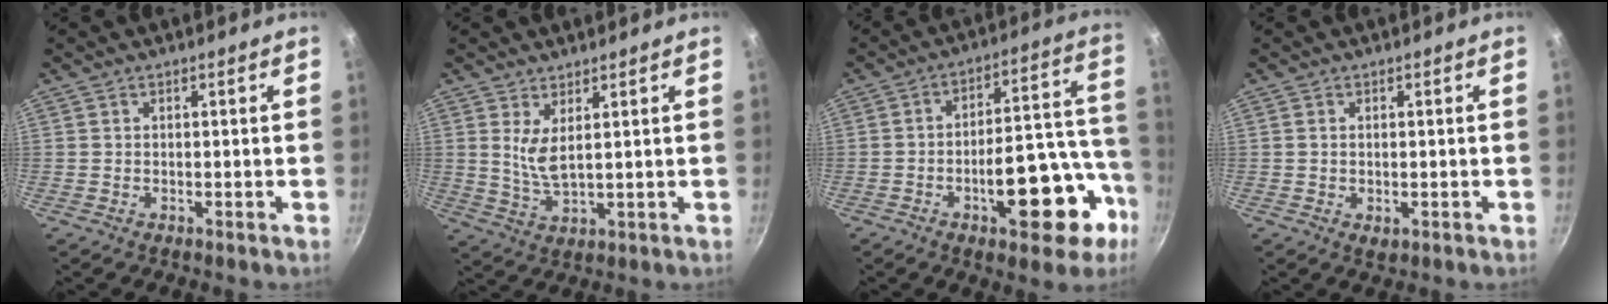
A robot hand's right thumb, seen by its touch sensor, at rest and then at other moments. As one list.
[{"total": 4.8, "force": [2.0, 1.4, 4.1], "torque": [-0.077, -0.031, 0.044]}, {"total": 18.0, "force": [-7.5, 7.9, 14.4], "torque": [-0.159, 0.068, -0.100]}, {"total": 1.8, "force": [-0.2, 1.1, 1.4], "torque": [-0.021, -0.004, -0.002]}]